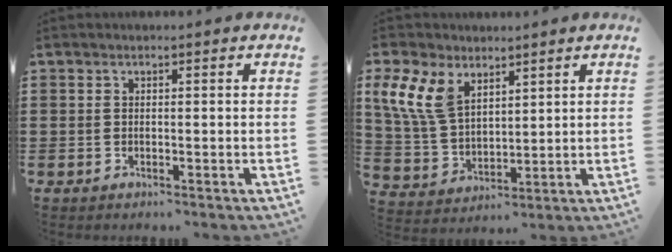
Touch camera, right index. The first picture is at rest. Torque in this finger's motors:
{"motor_torque": [1.15, 0.99, 0.31, 0.13]}